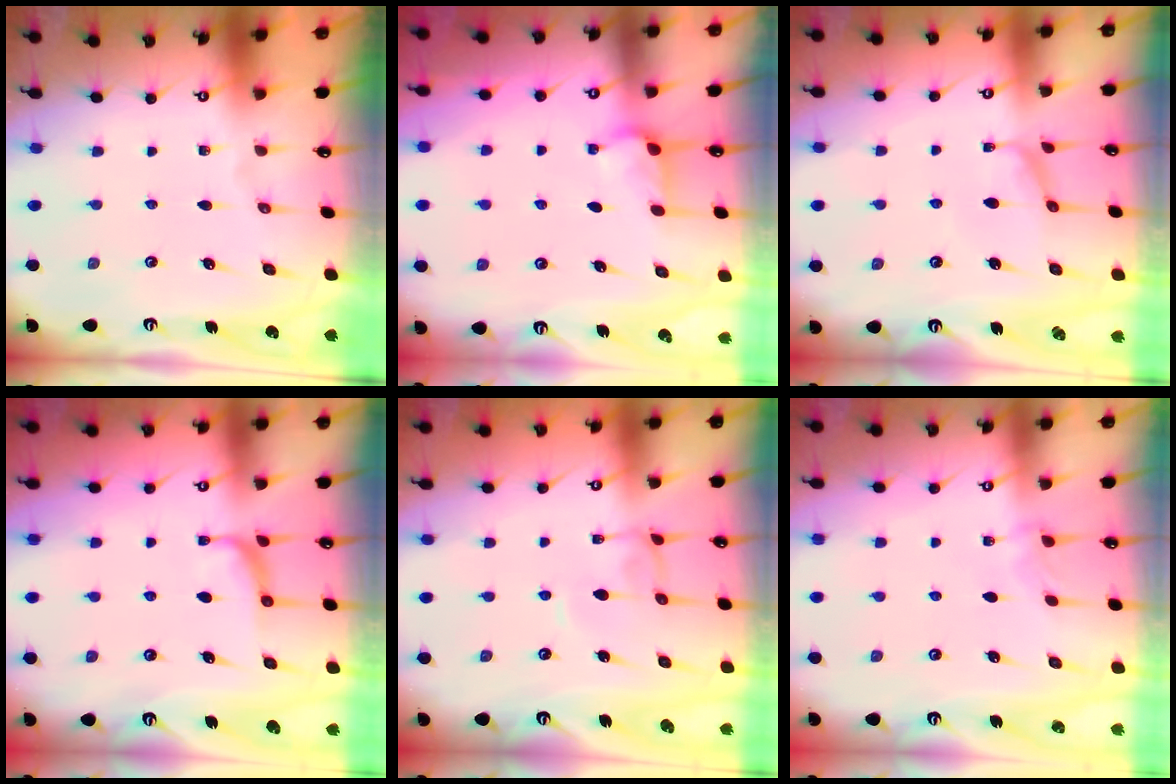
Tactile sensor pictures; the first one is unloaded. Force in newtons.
{"total": 3.0, "press": 2.9, "slide": 0.5}
{"total": 1.5, "press": 1.3, "slide": 0.5}
{"total": 1.0, "press": 0.9, "slide": 0.4}
{"total": 1.5, "press": 1.5, "slide": 0.2}
{"total": 2.6, "press": 2.6, "slide": 0.3}